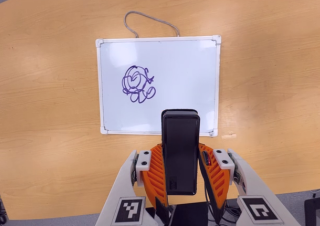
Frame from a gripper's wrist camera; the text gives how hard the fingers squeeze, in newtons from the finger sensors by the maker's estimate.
{"total": 3.5, "left": 1.9, "right": 5.0}